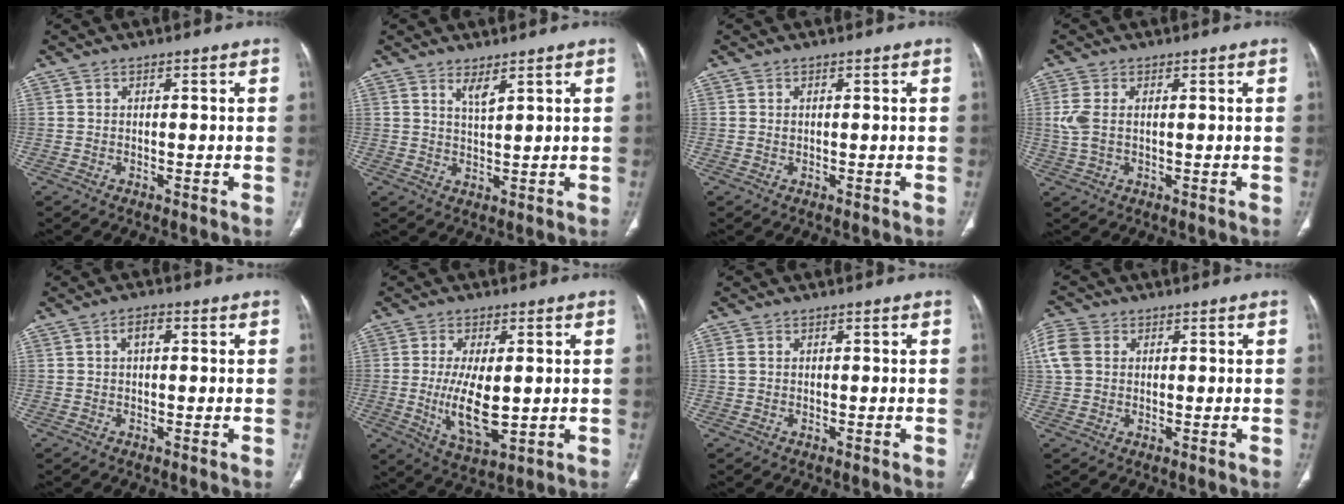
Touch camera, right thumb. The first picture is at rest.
{"total": 2.7, "force": [1.9, 0.5, 1.8], "torque": [-0.029, -0.020, 0.040]}
{"total": 0.5, "force": [0.1, 0.4, 0.3], "torque": [-0.006, 0.001, 0.003]}
{"total": 4.6, "force": [0.5, 2.7, 3.7], "torque": [-0.107, 0.005, 0.013]}
{"total": 2.3, "force": [0.5, 1.2, 1.9], "torque": [-0.030, 0.010, 0.006]}
{"total": 11.2, "force": [-0.4, 4.9, 10.0], "torque": [-0.176, -0.022, 0.005]}
{"total": 1.4, "force": [0.2, 1.1, 0.8], "torque": [-0.021, 0.003, 0.004]}
{"total": 7.0, "force": [1.6, 5.5, 4.1], "torque": [-0.095, 0.016, 0.028]}